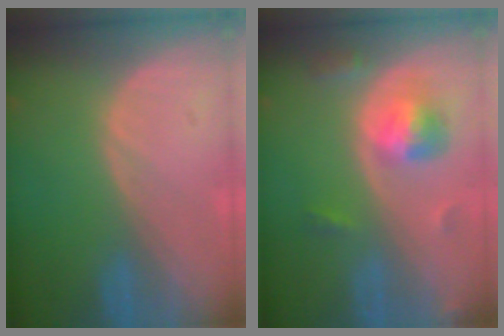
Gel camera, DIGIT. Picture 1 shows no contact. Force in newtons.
{"total": 5.6, "press": 5.2, "slide": 2.0}